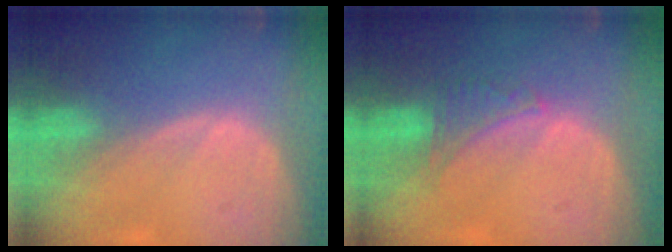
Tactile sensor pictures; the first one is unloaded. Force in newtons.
{"total": 3.3, "press": 3.2, "slide": 0.7}